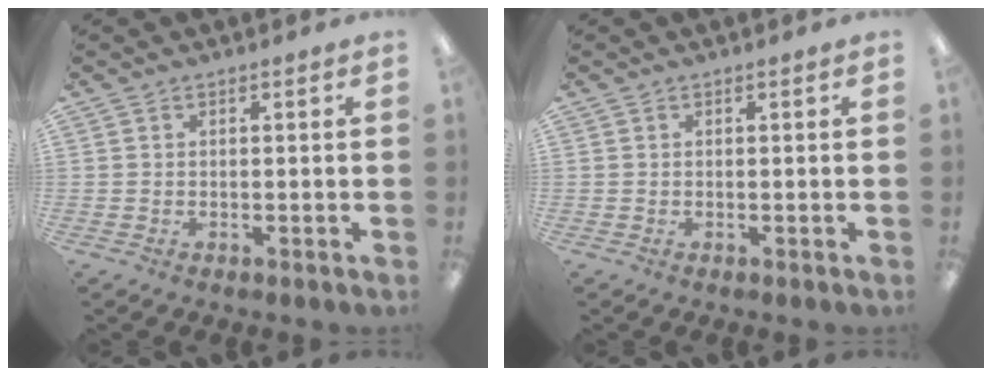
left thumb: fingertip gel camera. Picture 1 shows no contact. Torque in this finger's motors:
{"motor_torque": [0.01, 0.01, 0.00, 0.00, 0.00]}